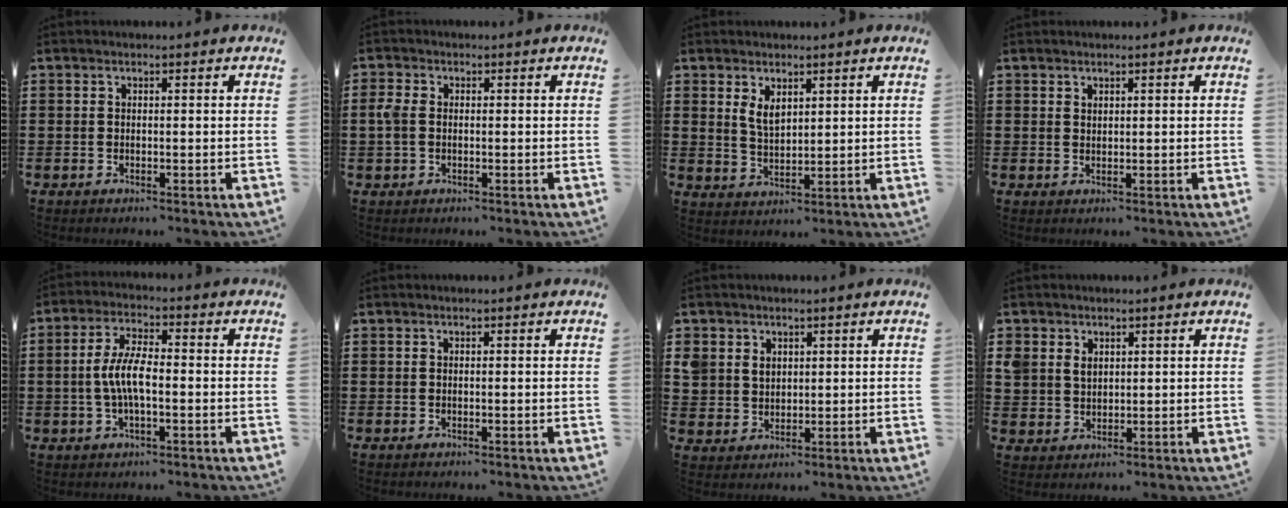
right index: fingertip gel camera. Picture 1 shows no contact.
{"total": 2.8, "force": [0.0, 1.9, 2.0], "torque": [-0.058, 0.002, -0.007]}
{"total": 3.4, "force": [1.9, 1.7, 2.1], "torque": [-0.038, 0.001, 0.034]}
{"total": 1.0, "force": [0.9, 0.4, 0.1], "torque": [-0.003, 0.002, 0.017]}
{"total": 6.4, "force": [-0.9, 2.2, 5.9], "torque": [-0.132, -0.003, -0.023]}
{"total": 0.0}
{"total": 3.8, "force": [1.9, 3.2, 0.7], "torque": [-0.028, 0.015, 0.035]}
{"total": 3.1, "force": [1.5, 2.5, 1.0], "torque": [-0.029, 0.011, 0.027]}